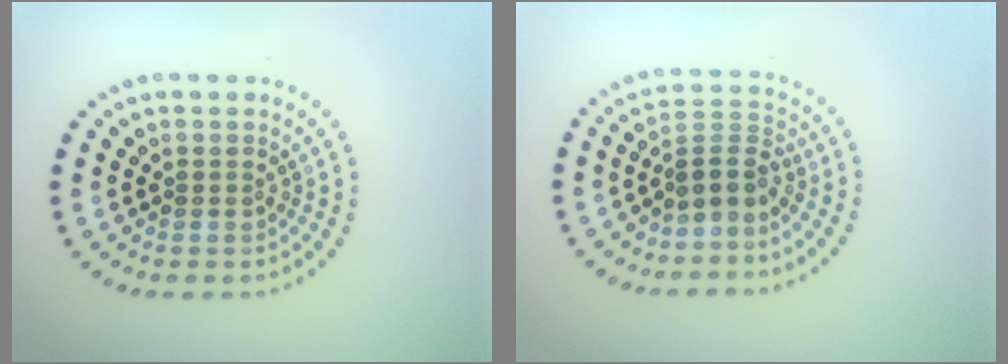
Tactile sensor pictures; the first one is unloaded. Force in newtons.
{"total": 2.8, "press": 2.1, "slide": 1.9}